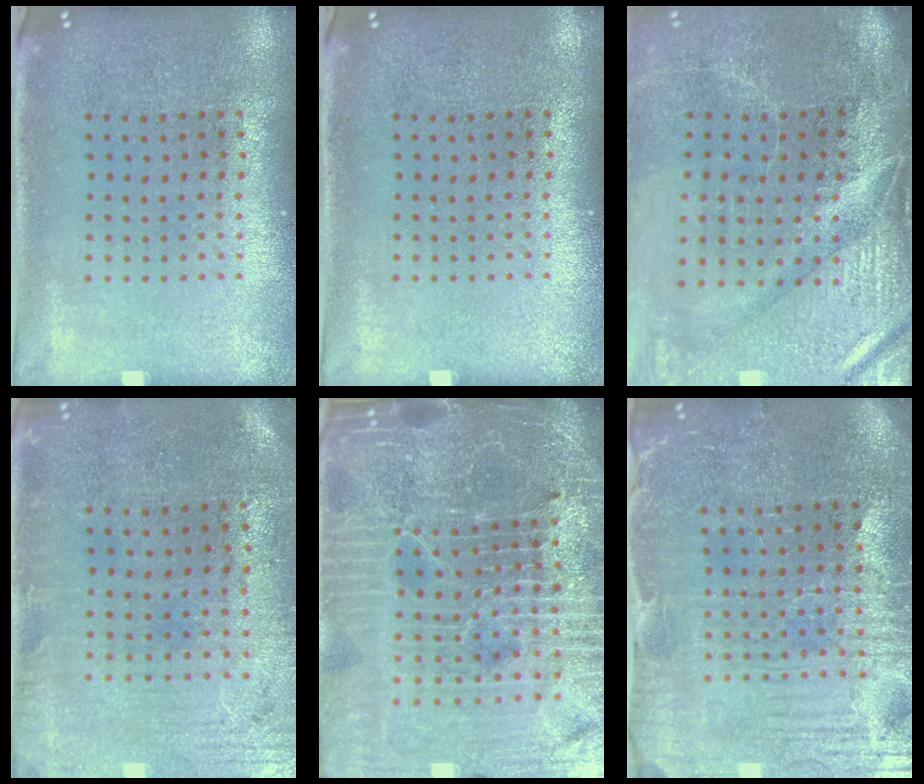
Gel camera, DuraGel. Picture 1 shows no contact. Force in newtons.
{"total": 0.0}
{"total": 4.6, "press": 3.9, "slide": 2.5}
{"total": 0.6, "press": 0.4, "slide": 0.5}
{"total": 6.6, "press": 5.8, "slide": 3.0}
{"total": 4.1, "press": 4.0, "slide": 1.0}